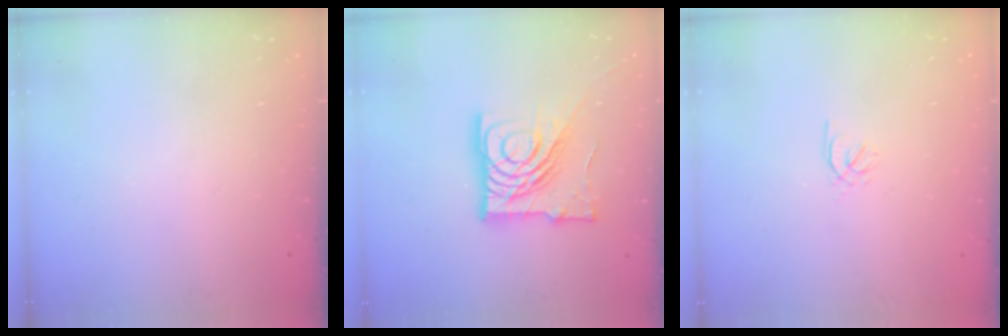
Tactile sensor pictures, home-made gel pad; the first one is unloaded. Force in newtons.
{"total": 23.5, "press": 23.3, "slide": 2.7}
{"total": 0.5, "press": 0.3, "slide": 0.4}